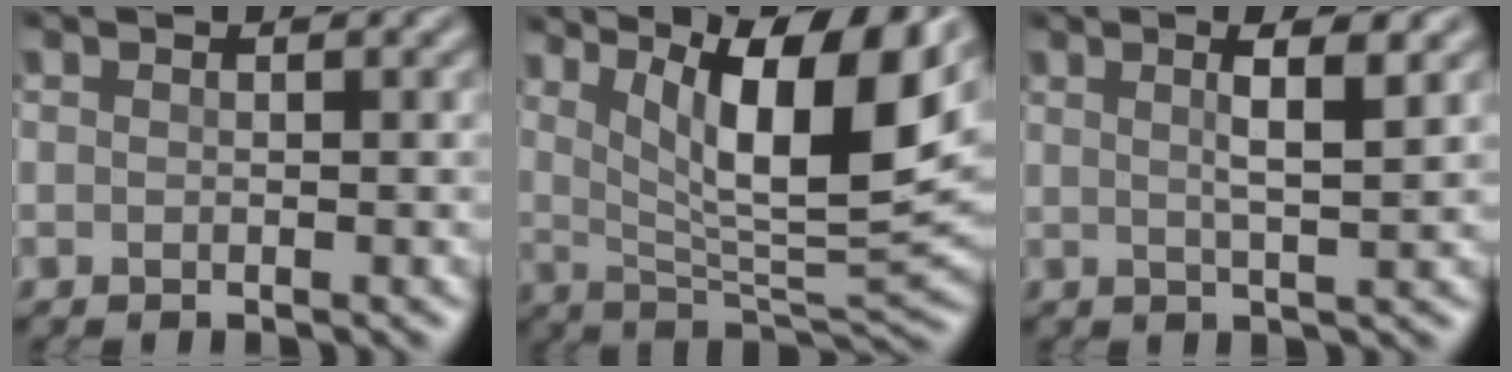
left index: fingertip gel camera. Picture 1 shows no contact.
{"total": 12.7, "force": [5.8, 3.3, 10.9], "torque": [-0.169, -0.002, 0.100]}
{"total": 3.7, "force": [1.4, 0.7, 3.3], "torque": [-0.051, 0.003, 0.021]}